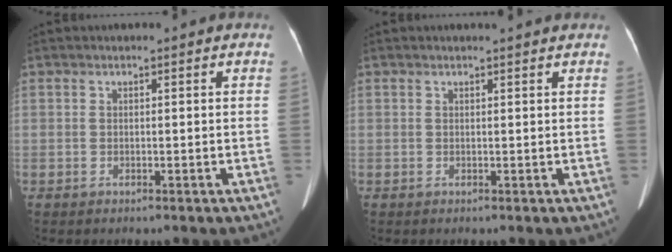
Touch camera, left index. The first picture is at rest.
{"total": 1.6, "force": [1.5, -0.3, 0.4], "torque": [-0.008, 0.001, 0.018]}